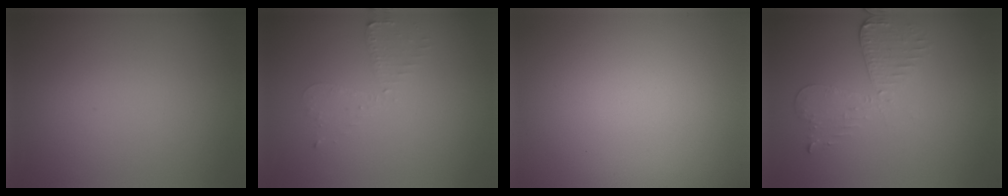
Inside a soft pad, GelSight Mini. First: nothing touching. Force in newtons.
{"total": 1.9, "press": 1.9, "slide": 0.4}
{"total": 0.0}
{"total": 3.0, "press": 2.6, "slide": 1.5}